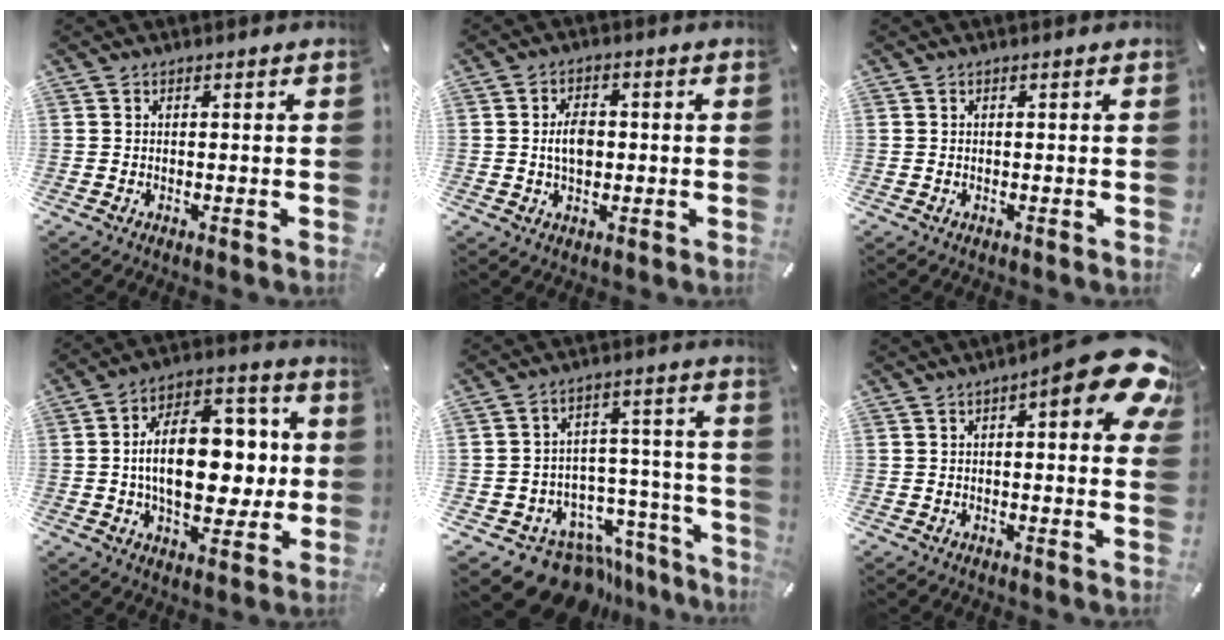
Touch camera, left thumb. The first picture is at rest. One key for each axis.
{"total": 5.3, "fx": 0.0, "fy": 3.7, "fz": 3.8, "tx": -0.065, "ty": 0.000, "tz": -0.006}
{"total": 0.0}
{"total": 19.5, "fx": 0.5, "fy": 11.8, "fz": 15.5, "tx": -0.255, "ty": 0.008, "tz": 0.008}
{"total": 14.6, "fx": -10.3, "fy": 8.7, "fz": 5.6, "tx": -0.063, "ty": 0.062, "tz": -0.162}
{"total": 13.6, "fx": 6.6, "fy": 4.1, "fz": 11.1, "tx": -0.136, "ty": -0.047, "tz": 0.103}